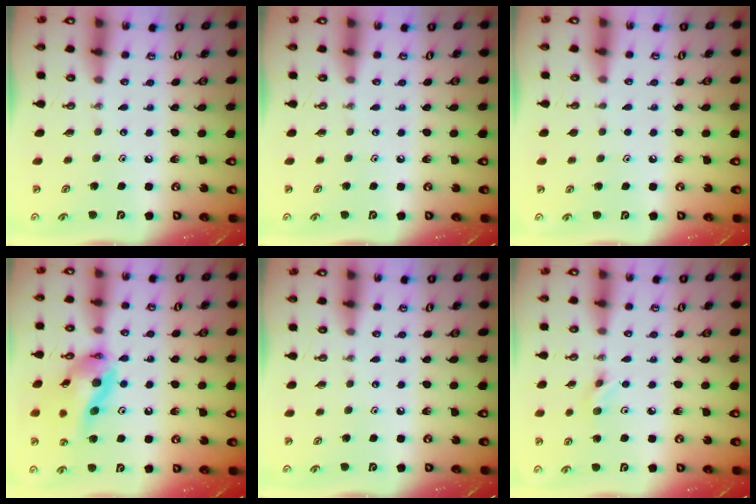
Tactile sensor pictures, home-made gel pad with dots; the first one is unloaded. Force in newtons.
{"total": 0.0}
{"total": 1.2, "press": 0.5, "slide": 1.0}
{"total": 16.7, "press": 16.5, "slide": 2.6}
{"total": 0.0}
{"total": 4.1, "press": 4.0, "slide": 1.1}